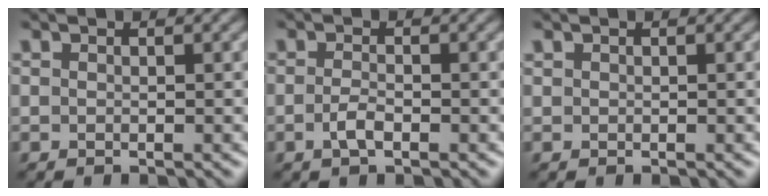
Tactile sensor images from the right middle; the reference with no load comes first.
{"total": 1.6, "force": [-0.9, 0.6, 1.2], "torque": [-0.028, -0.004, -0.020]}
{"total": 0.0}